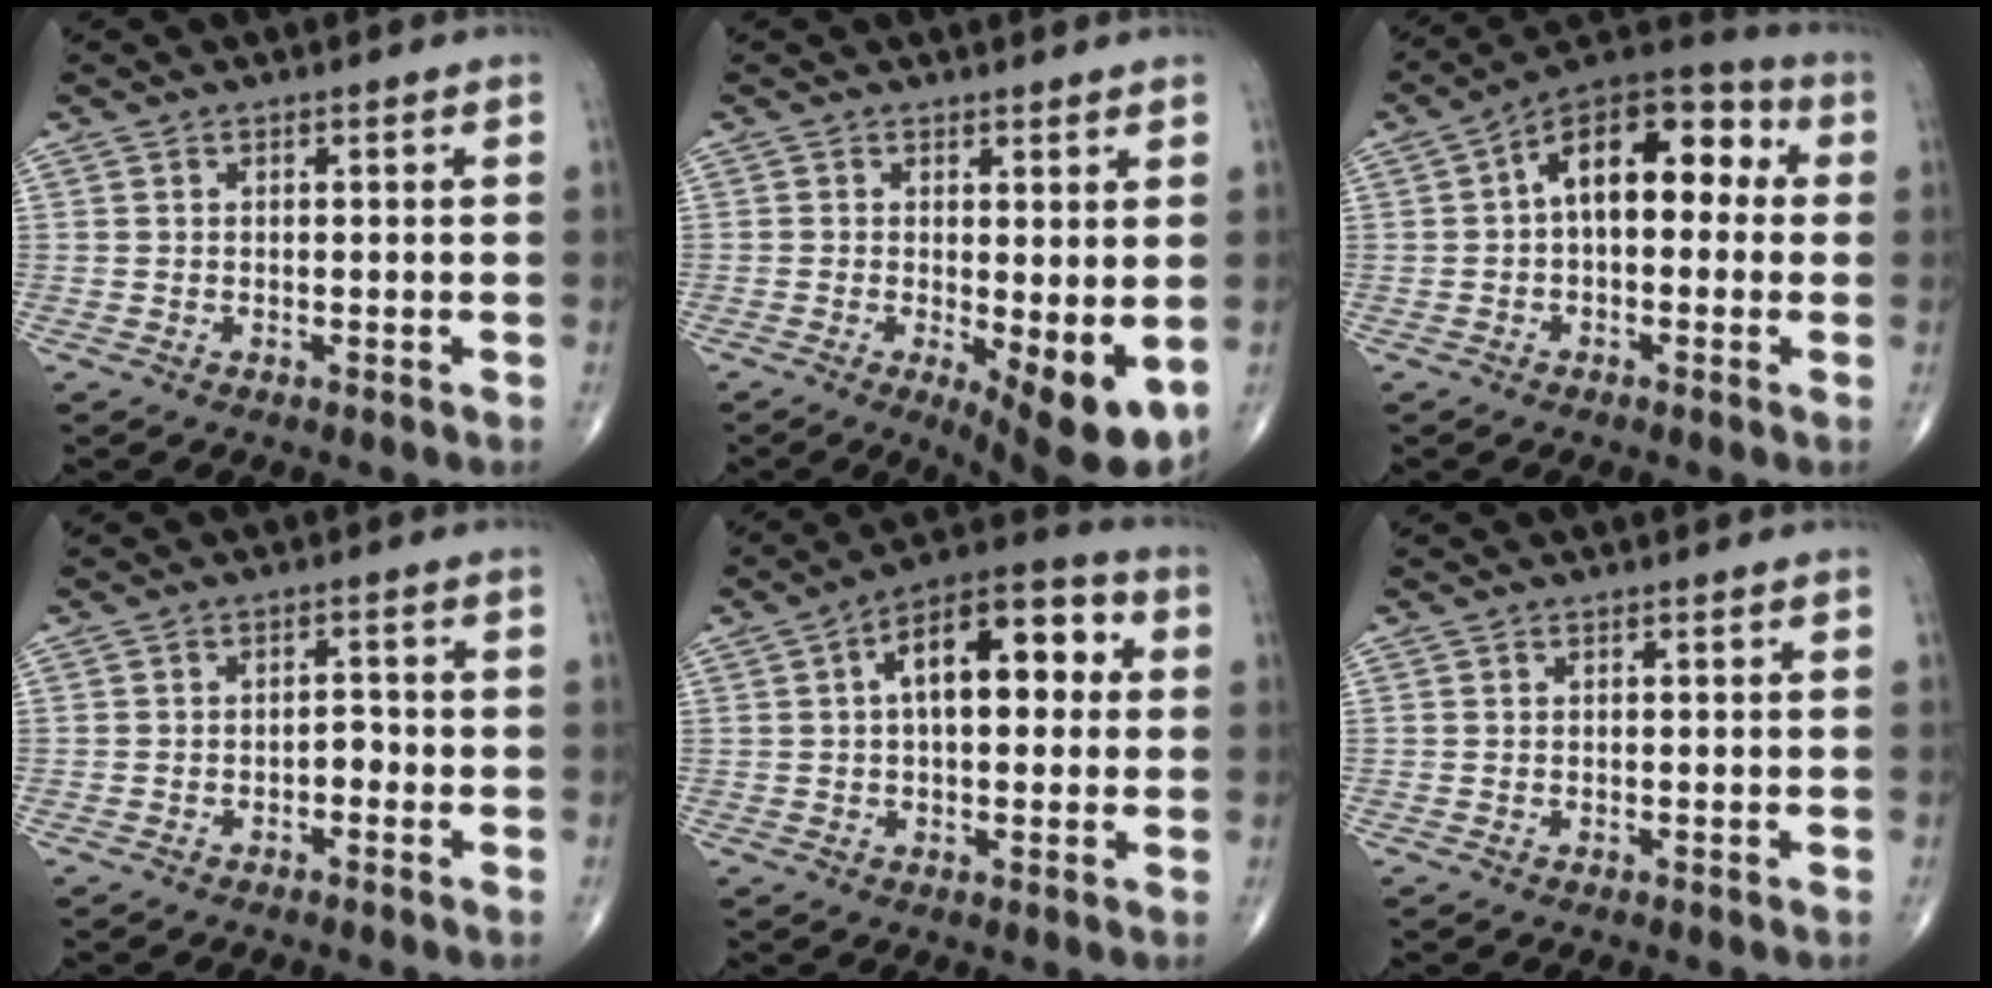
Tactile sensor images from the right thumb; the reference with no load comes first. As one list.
[{"total": 8.9, "force": [-1.6, 2.9, 8.2], "torque": [-0.115, -0.023, -0.016]}, {"total": 14.8, "force": [1.8, 8.4, 12.0], "torque": [-0.149, 0.048, 0.013]}, {"total": 2.0, "force": [-0.9, 1.2, 1.3], "torque": [-0.010, 0.013, -0.019]}, {"total": 15.0, "force": [2.9, 7.5, 12.6], "torque": [-0.168, 0.032, 0.035]}, {"total": 0.0}]